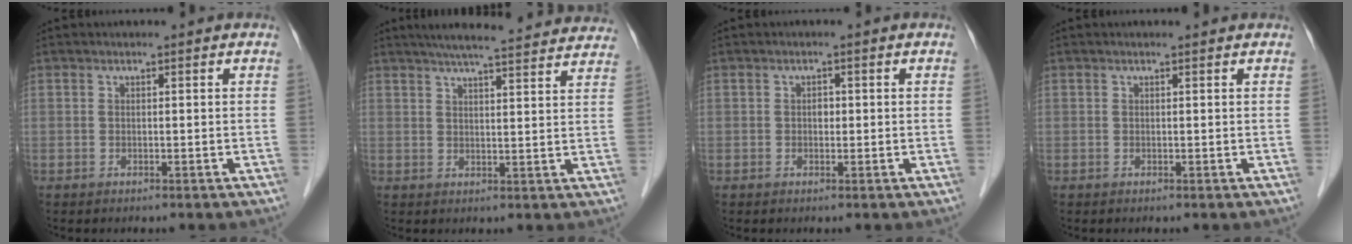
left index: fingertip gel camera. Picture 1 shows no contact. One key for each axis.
{"total": 19.1, "fx": 17.5, "fy": 1.3, "fz": 7.6, "tx": -0.108, "ty": 0.015, "tz": 0.218}
{"total": 1.0, "fx": 0.0, "fy": 0.8, "fz": 0.7, "tx": -0.009, "ty": 0.003, "tz": -0.002}
{"total": 0.5, "fx": 0.5, "fy": 0.0, "fz": 0.2, "tx": -0.007, "ty": 0.004, "tz": 0.007}